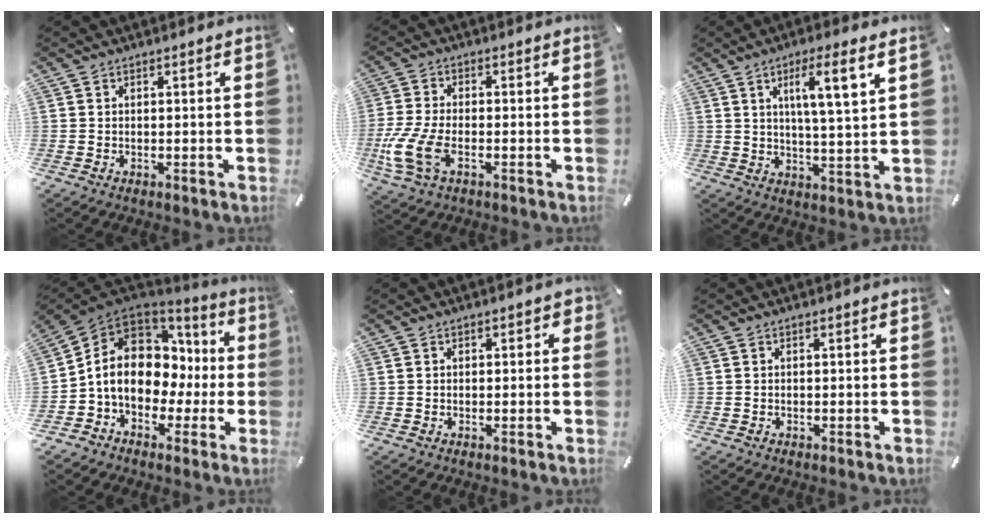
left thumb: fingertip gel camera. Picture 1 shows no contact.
{"total": 9.7, "force": [-3.3, 5.2, 7.5], "torque": [-0.166, -0.005, -0.056]}
{"total": 9.4, "force": [4.5, 1.0, 8.2], "torque": [-0.146, -0.011, 0.069]}
{"total": 13.8, "force": [-0.5, 11.2, 8.0], "torque": [-0.156, 0.005, -0.006]}
{"total": 1.2, "force": [0.2, 1.0, 0.7], "torque": [-0.005, 0.004, -0.001]}
{"total": 0.0}